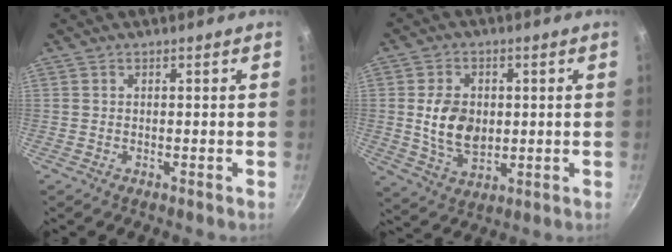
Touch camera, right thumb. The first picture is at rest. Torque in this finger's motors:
{"motor_torque": [-0.03, 0.37, 0.53, -0.45, 0.05]}